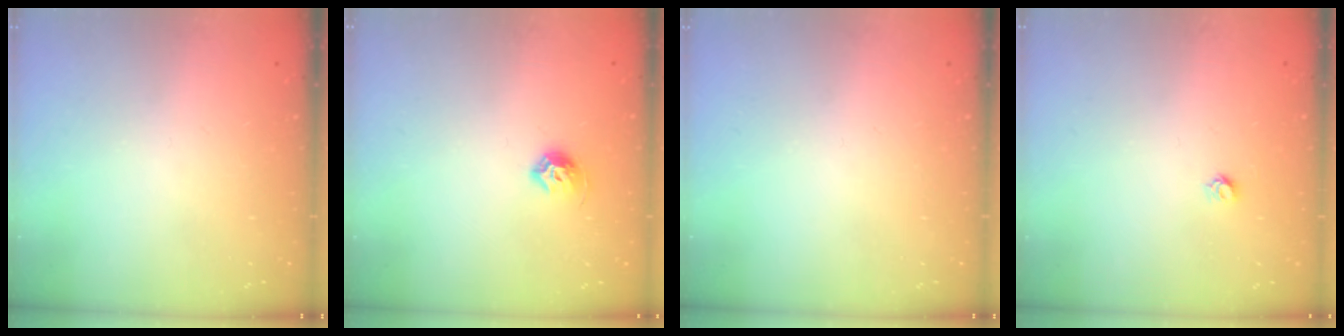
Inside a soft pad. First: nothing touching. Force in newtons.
{"total": 6.9, "press": 6.8, "slide": 1.1}
{"total": 0.0}
{"total": 3.5, "press": 3.4, "slide": 0.4}